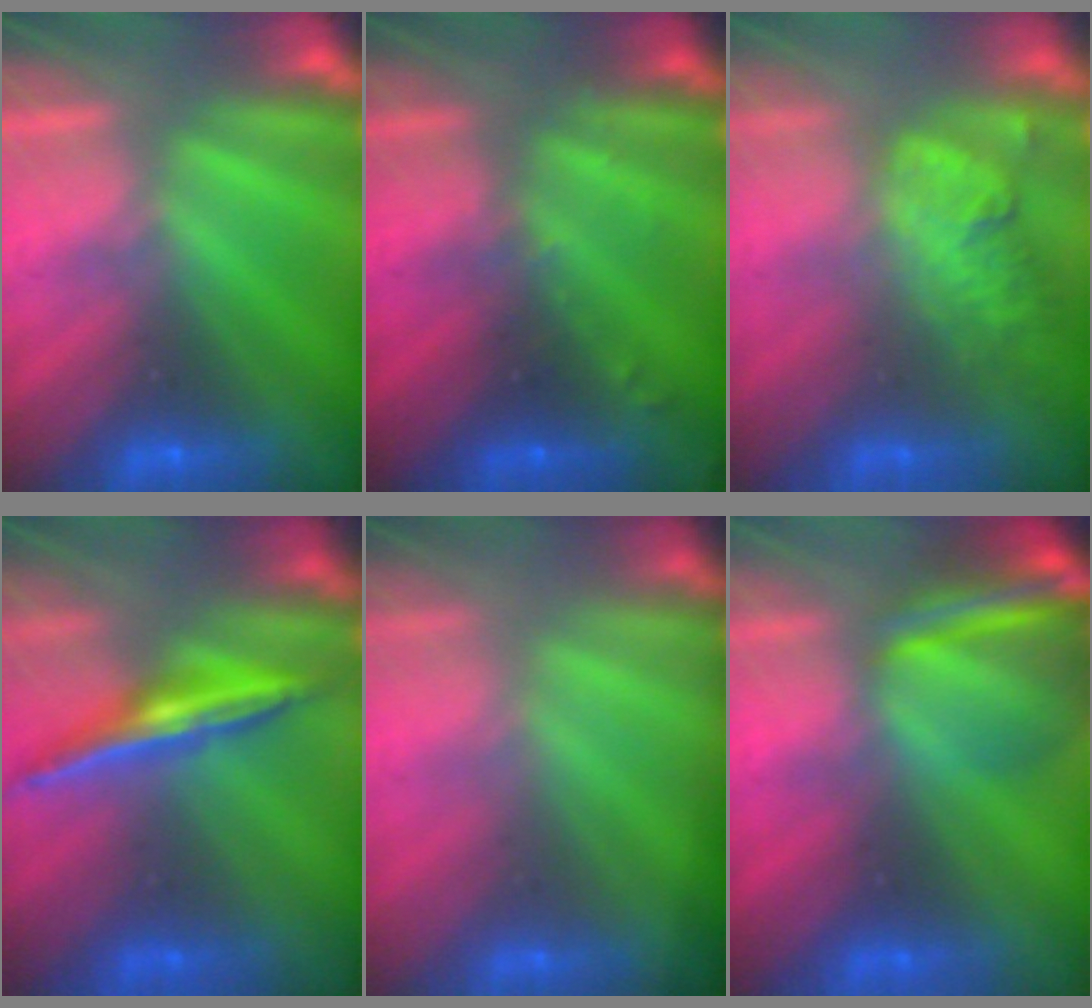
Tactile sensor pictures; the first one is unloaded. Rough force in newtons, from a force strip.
{"total": 2.9}
{"total": 2.5}
{"total": 1.6}
{"total": 1.4}
{"total": 7.1}